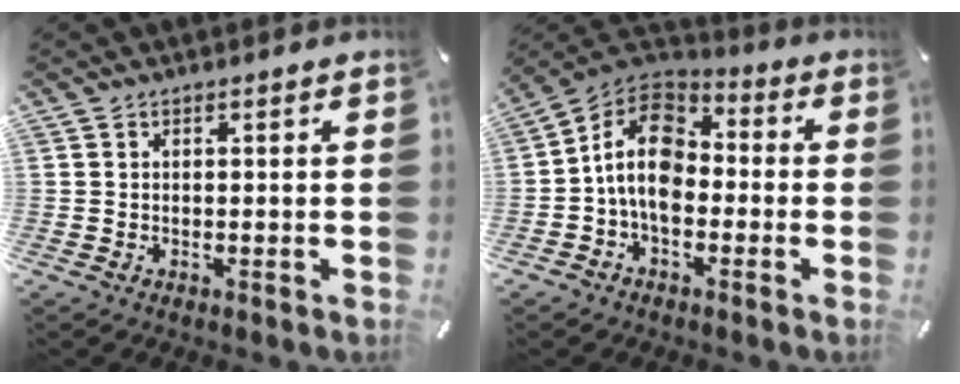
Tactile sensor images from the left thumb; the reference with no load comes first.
{"total": 12.3, "force": [-2.0, 8.5, 8.7], "torque": [-0.183, 0.018, -0.038]}